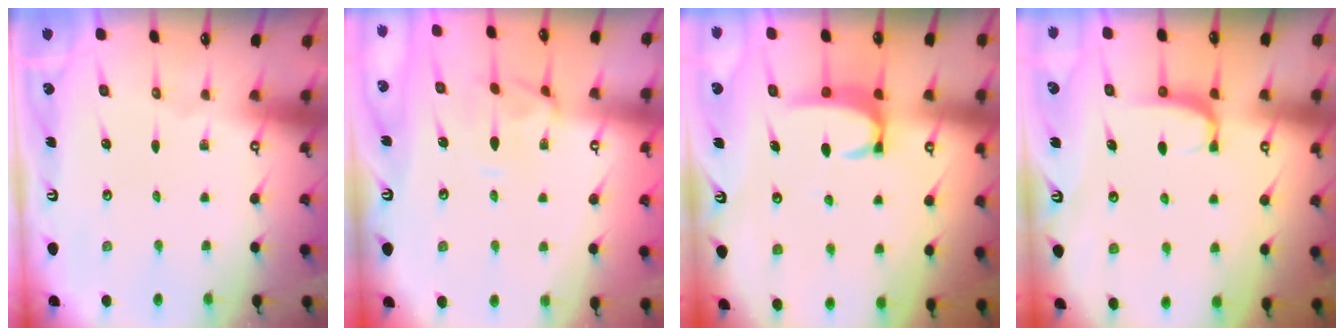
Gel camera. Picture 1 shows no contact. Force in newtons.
{"total": 1.1, "press": 0.8, "slide": 0.7}
{"total": 2.9, "press": 2.8, "slide": 0.5}
{"total": 0.8, "press": 0.7, "slide": 0.4}